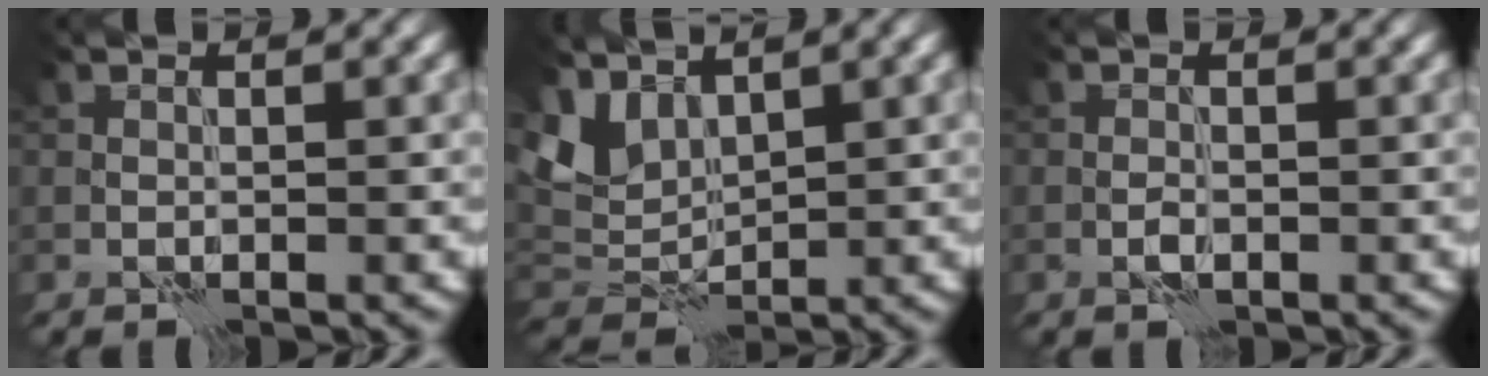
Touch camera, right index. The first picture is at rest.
{"total": 4.1, "force": [2.9, 2.3, 1.6], "torque": [-0.044, -0.003, 0.055]}
{"total": 1.1, "force": [-0.5, 0.5, 0.8], "torque": [-0.016, 0.001, -0.011]}